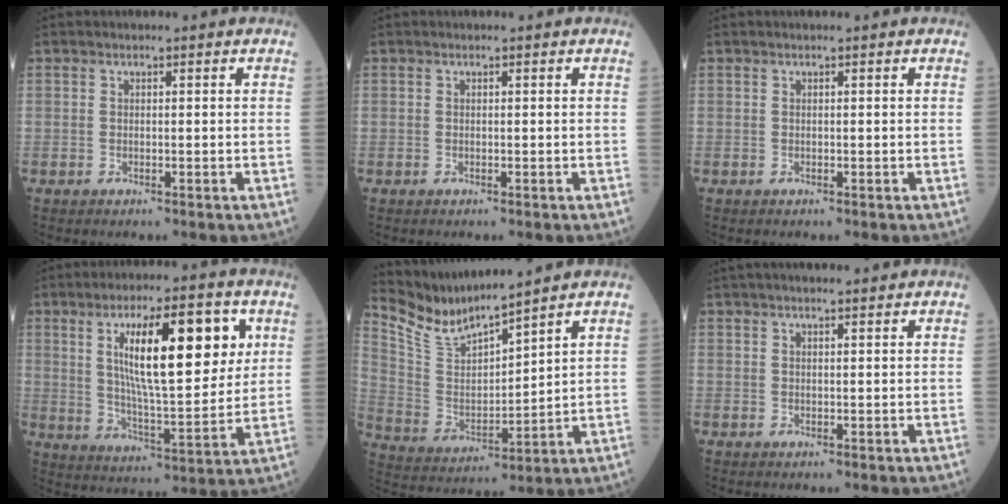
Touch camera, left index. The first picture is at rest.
{"total": 0.0}
{"total": 0.0}
{"total": 16.0, "force": [5.2, 3.7, 14.7], "torque": [-0.248, 0.003, 0.086]}
{"total": 9.5, "force": [9.1, -0.2, 2.6], "torque": [-0.079, -0.003, 0.198]}
{"total": 5.6, "force": [4.7, 0.4, 3.0], "torque": [-0.043, 0.023, 0.066]}